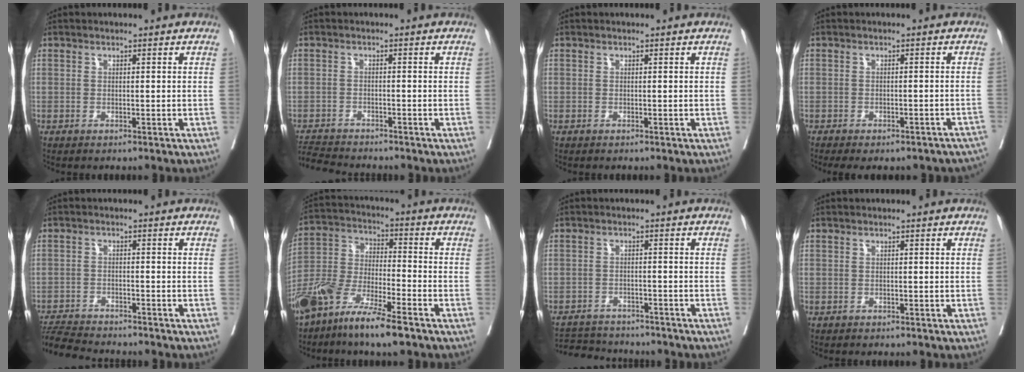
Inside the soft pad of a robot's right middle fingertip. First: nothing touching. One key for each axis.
{"total": 4.8, "fx": -4.7, "fy": -0.4, "fz": 0.7, "tx": -0.007, "ty": -0.018, "tz": -0.083}
{"total": 0.0}
{"total": 11.2, "fx": -9.6, "fy": 3.7, "fz": 4.4, "tx": -0.068, "ty": 0.005, "tz": -0.101}
{"total": 6.2, "fx": -6.1, "fy": -0.5, "fz": 1.3, "tx": -0.019, "ty": -0.015, "tz": -0.107}
{"total": 12.0, "fx": -8.4, "fy": 1.9, "fz": 8.3, "tx": -0.178, "ty": -0.020, "tz": -0.167}
{"total": 8.3, "fx": -7.9, "fy": 1.9, "fz": 1.9, "tx": -0.033, "ty": 0.002, "tz": -0.111}
{"total": 0.0}